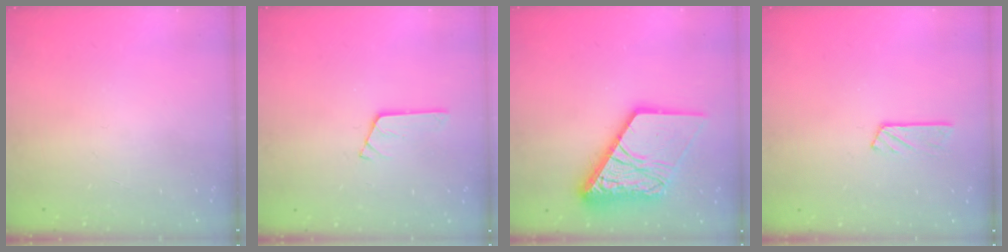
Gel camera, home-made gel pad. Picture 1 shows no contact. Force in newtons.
{"total": 2.9, "press": 2.9, "slide": 0.2}
{"total": 18.7, "press": 18.6, "slide": 2.2}
{"total": 4.1, "press": 4.1, "slide": 0.4}